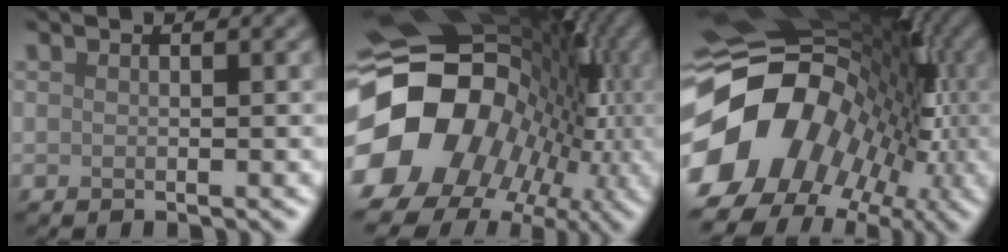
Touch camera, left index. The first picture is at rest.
{"total": 18.6, "force": [-3.0, 15.0, 10.6], "torque": [-0.210, -0.025, -0.042]}
{"total": 16.8, "force": [-3.3, 12.7, 10.5], "torque": [-0.185, -0.014, -0.054]}